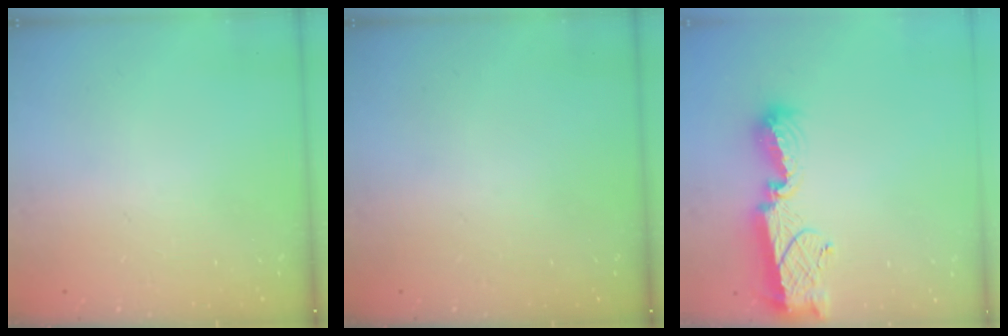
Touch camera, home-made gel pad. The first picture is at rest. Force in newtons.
{"total": 0.0}
{"total": 12.3, "press": 12.3, "slide": 0.8}